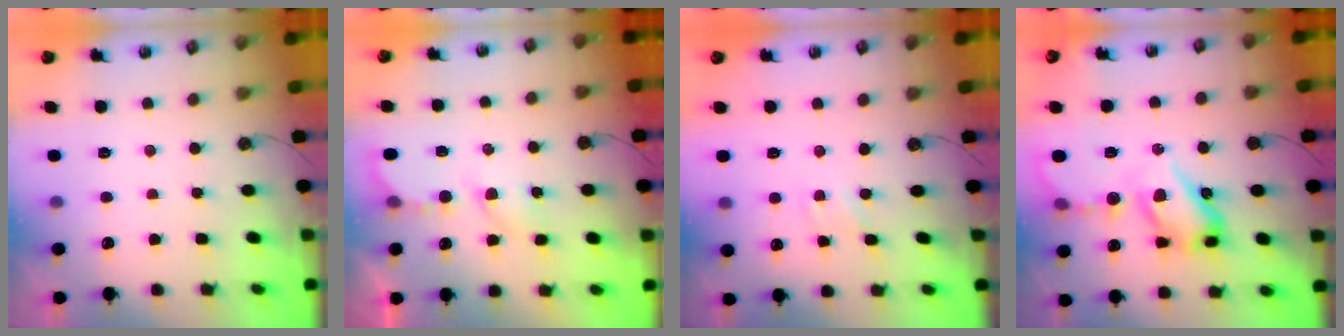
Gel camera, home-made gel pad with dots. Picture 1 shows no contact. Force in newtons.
{"total": 6.0, "press": 6.0, "slide": 0.4}
{"total": 1.5, "press": 1.5, "slide": 0.3}
{"total": 21.1, "press": 21.0, "slide": 2.3}